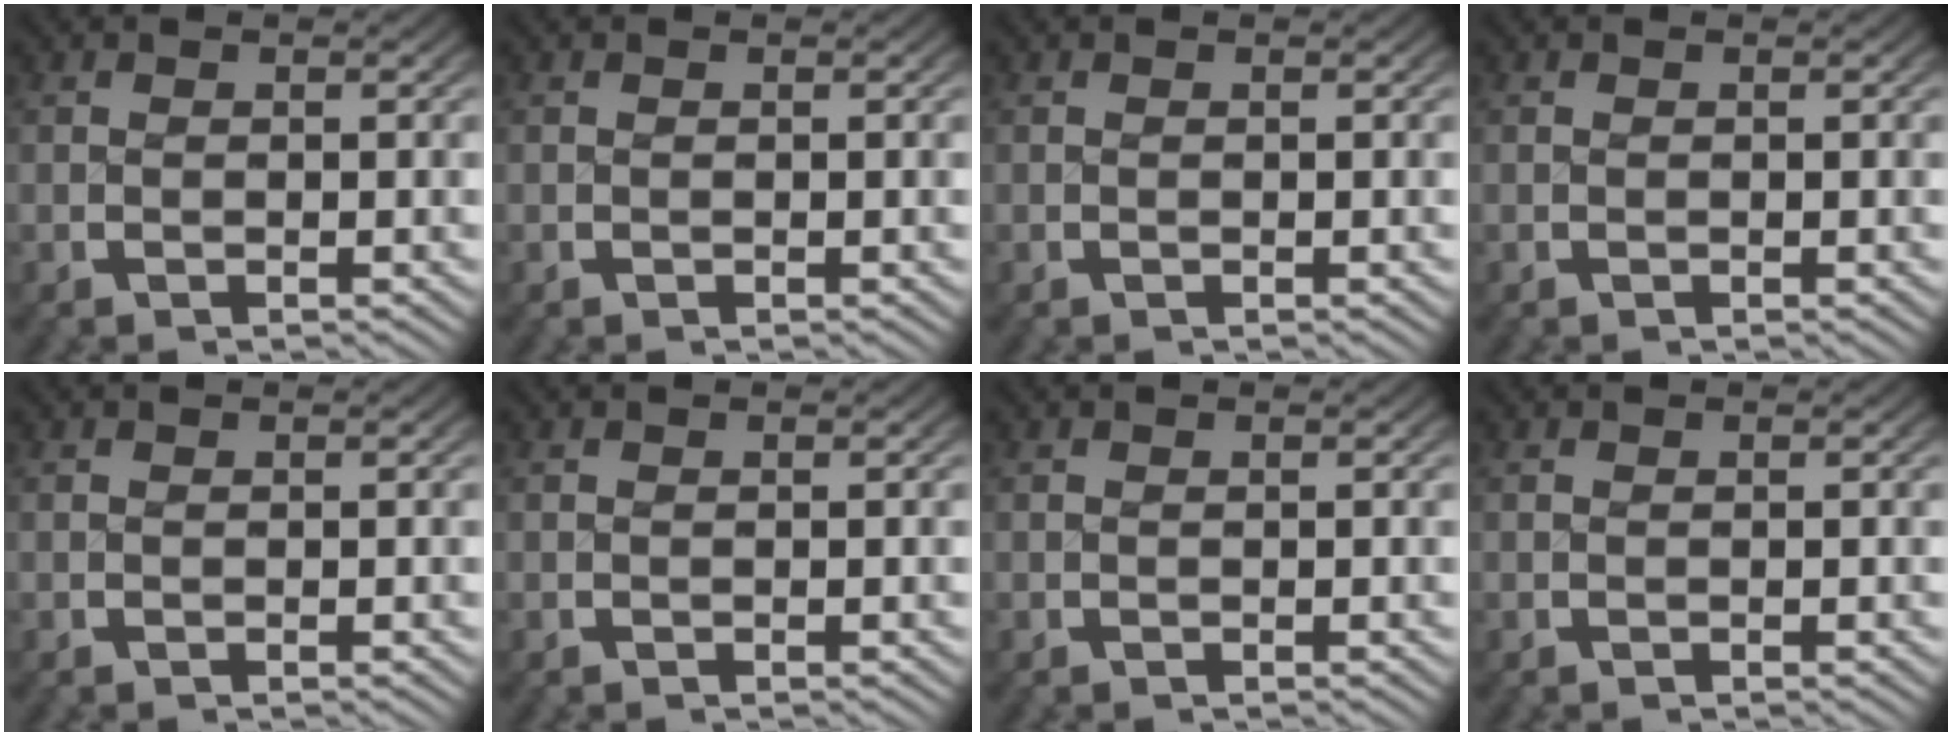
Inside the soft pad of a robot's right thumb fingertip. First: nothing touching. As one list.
[{"total": 0.0}, {"total": 0.0}, {"total": 0.0}, {"total": 0.0}, {"total": 0.0}, {"total": 0.0}, {"total": 0.0}]